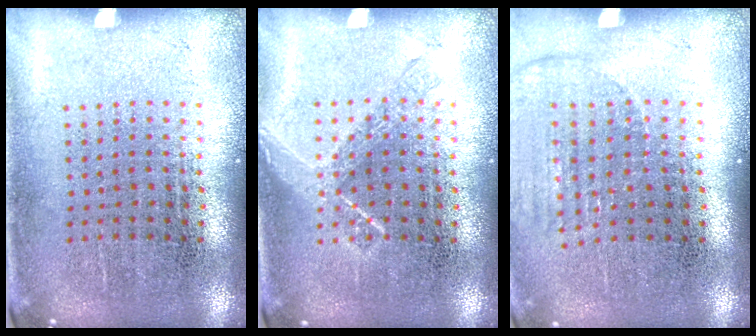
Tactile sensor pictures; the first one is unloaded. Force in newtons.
{"total": 1.0, "press": 0.9, "slide": 0.3}
{"total": 1.1, "press": 1.1, "slide": 0.4}